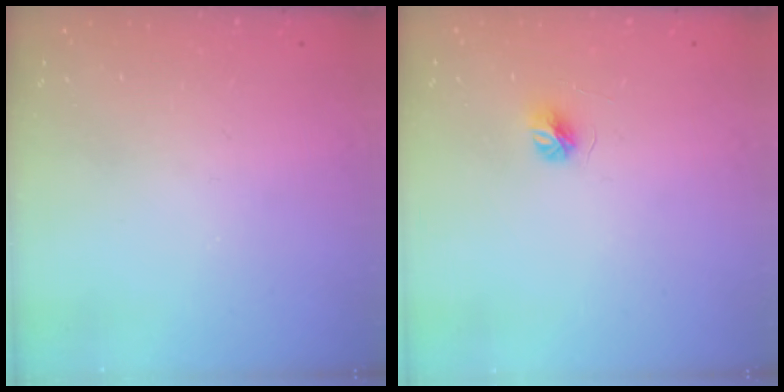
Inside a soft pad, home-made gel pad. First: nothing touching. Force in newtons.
{"total": 4.5, "press": 4.5, "slide": 0.4}